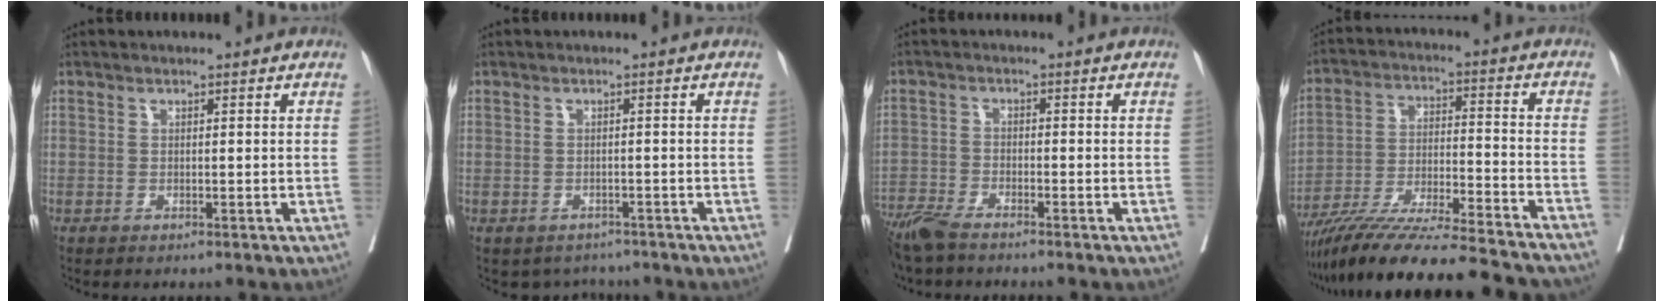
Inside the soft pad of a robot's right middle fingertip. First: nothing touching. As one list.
[{"total": 3.5, "force": [-3.0, 1.7, 0.1], "torque": [0.004, 0.011, -0.039]}, {"total": 6.9, "force": [-5.9, 1.2, 3.4], "torque": [-0.065, -0.017, -0.113]}, {"total": 24.5, "force": [-21.8, 0.9, 11.2], "torque": [-0.168, -0.038, -0.339]}]